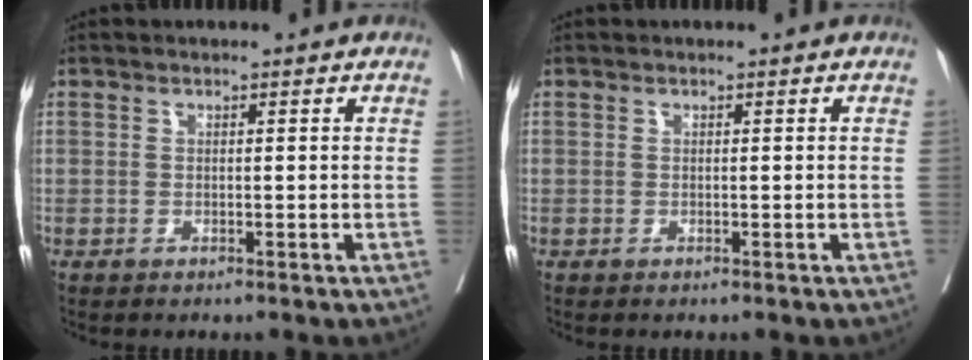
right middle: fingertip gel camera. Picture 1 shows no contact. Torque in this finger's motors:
{"motor_torque": [0.32, -0.50, 0.03, 0.01]}